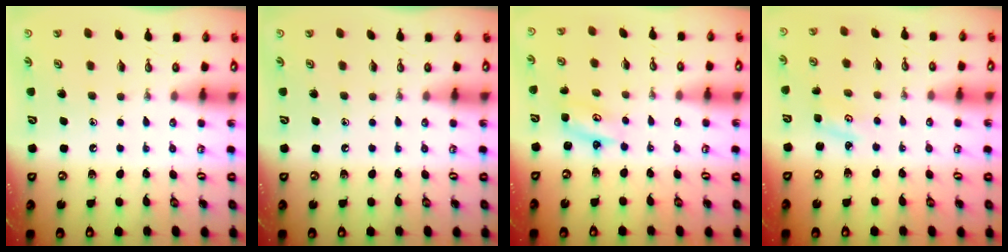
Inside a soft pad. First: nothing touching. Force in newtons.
{"total": 0.0}
{"total": 2.6, "press": 2.6, "slide": 0.2}
{"total": 2.5, "press": 2.5, "slide": 0.3}